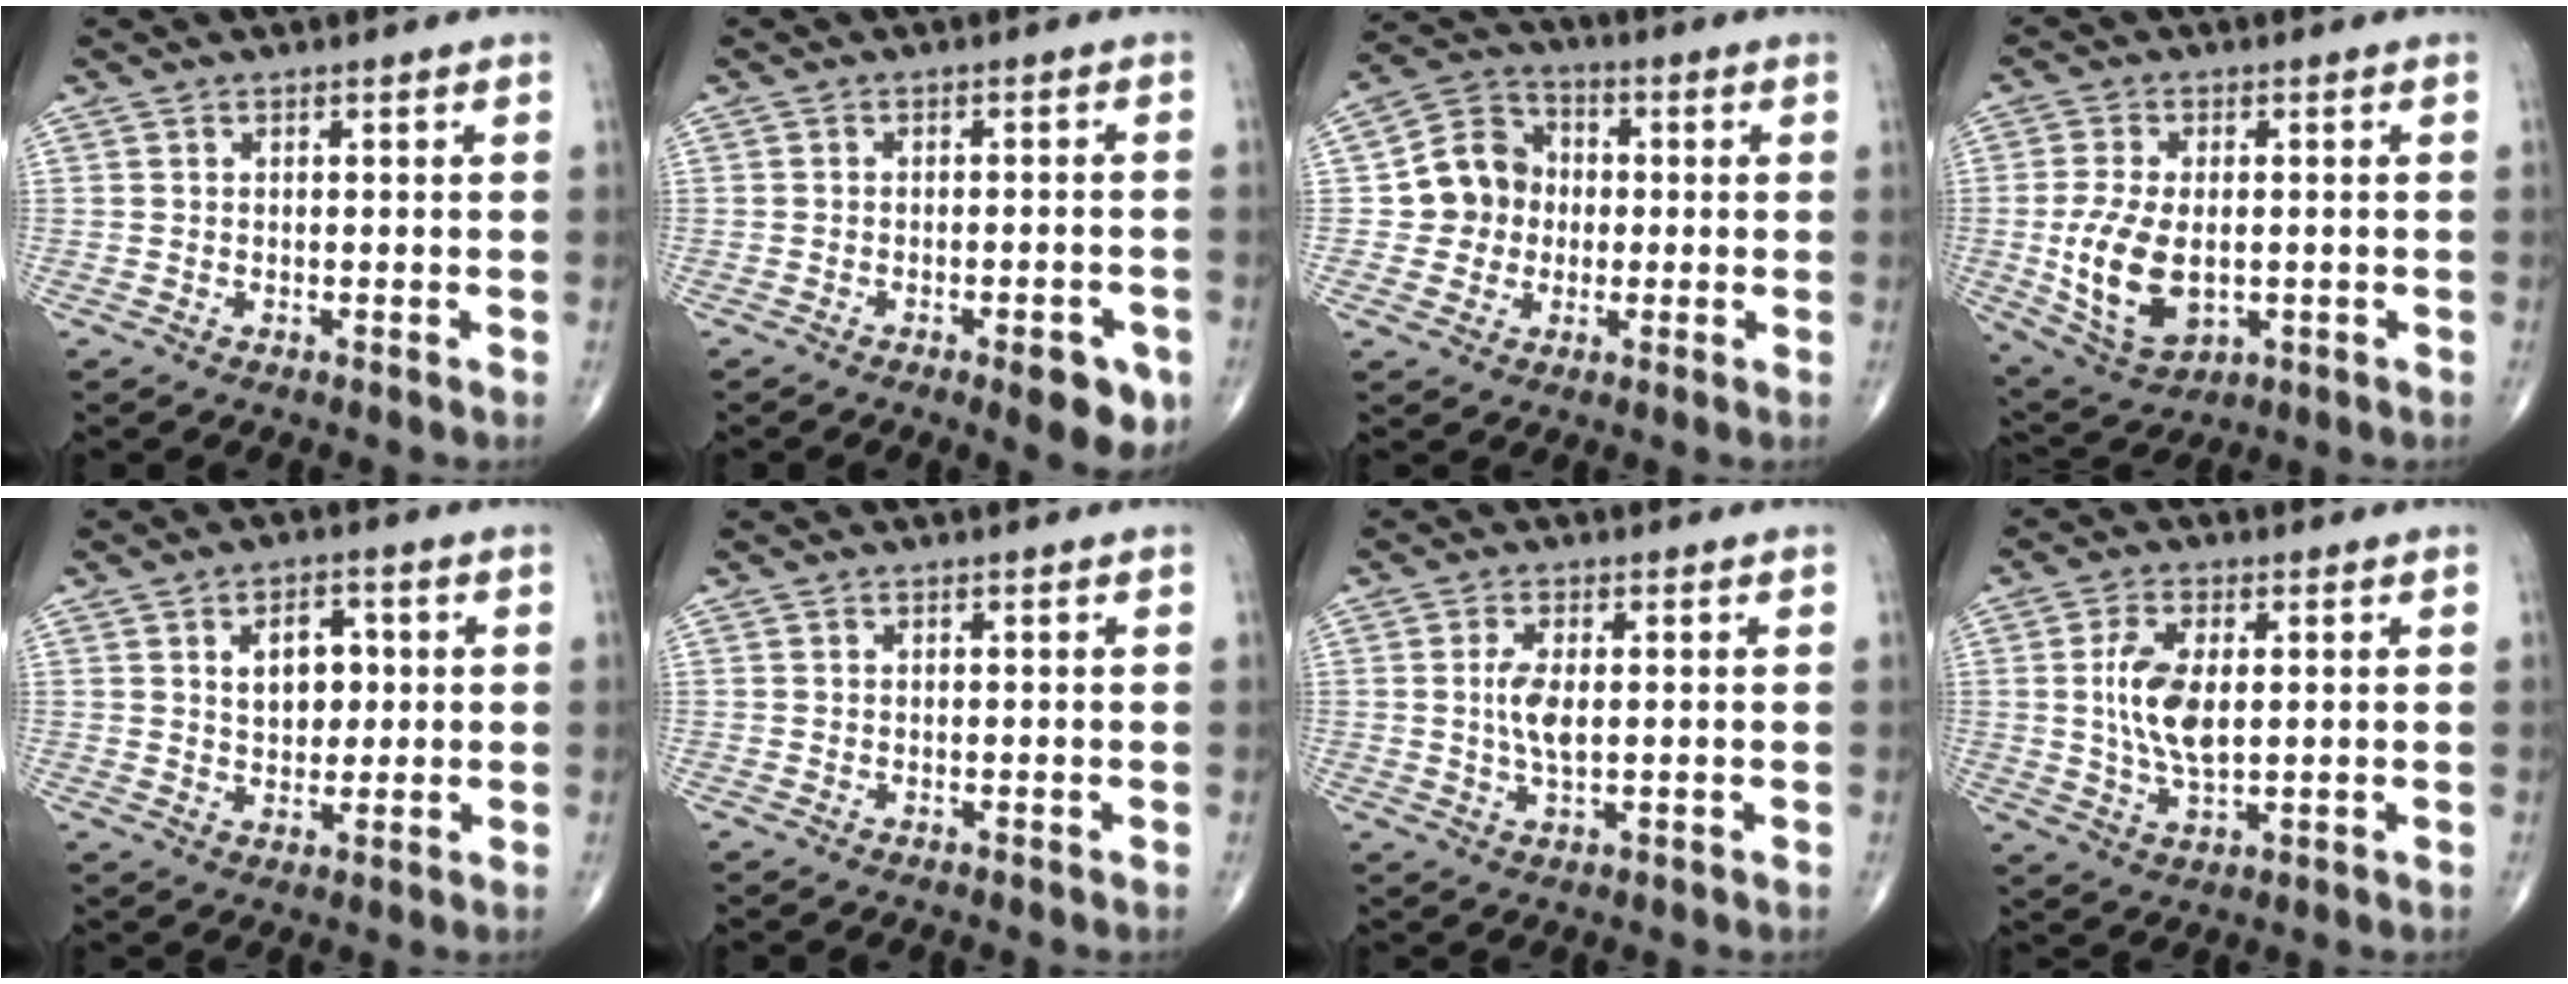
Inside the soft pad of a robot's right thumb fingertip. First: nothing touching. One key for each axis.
{"total": 6.7, "fx": -3.2, "fy": 2.2, "fz": 5.4, "tx": -0.054, "ty": 0.007, "tz": -0.037}
{"total": 9.6, "fx": -0.5, "fy": 9.0, "fz": 3.5, "tx": -0.025, "ty": 0.026, "tz": -0.019}
{"total": 12.4, "fx": -1.4, "fy": 7.2, "fz": 10.0, "tx": -0.193, "ty": -0.011, "tz": -0.010}
{"total": 7.0, "fx": 1.5, "fy": 4.6, "fz": 5.0, "tx": -0.048, "ty": -0.003, "tz": 0.025}
{"total": 0.0}
{"total": 4.8, "fx": 0.4, "fy": 2.0, "fz": 4.3, "tx": -0.089, "ty": -0.006, "tz": 0.008}
{"total": 9.1, "fx": 1.1, "fy": 4.5, "fz": 7.9, "tx": -0.156, "ty": -0.008, "tz": 0.024}